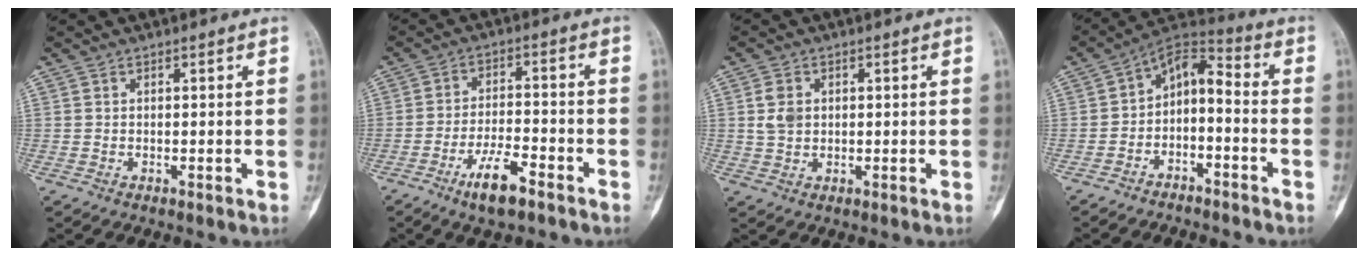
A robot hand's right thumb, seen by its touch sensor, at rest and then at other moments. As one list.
[{"total": 7.8, "force": [-5.0, 2.3, 5.6], "torque": [-0.101, 0.026, -0.085]}, {"total": 3.7, "force": [0.7, 2.8, 2.2], "torque": [-0.032, 0.001, 0.014]}, {"total": 9.4, "force": [-3.7, 5.3, 6.9], "torque": [-0.099, 0.076, -0.072]}]